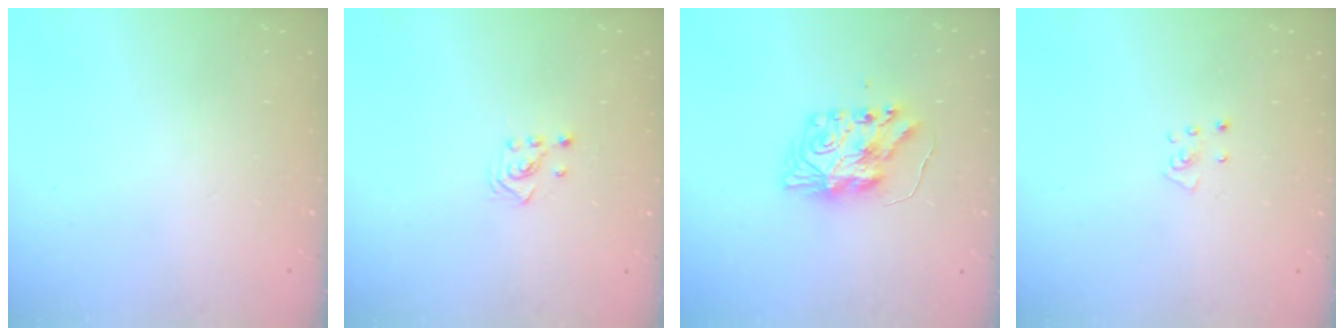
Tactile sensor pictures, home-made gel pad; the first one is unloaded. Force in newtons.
{"total": 2.5, "press": 2.4, "slide": 0.8}
{"total": 9.3, "press": 9.3, "slide": 0.7}
{"total": 3.9, "press": 3.9, "slide": 0.3}